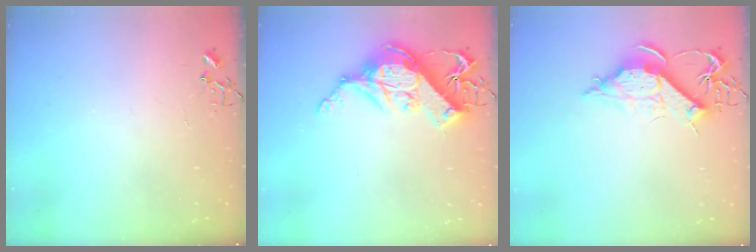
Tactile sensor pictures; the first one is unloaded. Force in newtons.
{"total": 15.6, "press": 15.4, "slide": 2.0}
{"total": 11.1, "press": 11.1, "slide": 1.2}